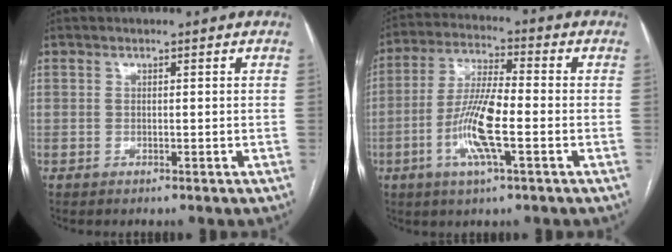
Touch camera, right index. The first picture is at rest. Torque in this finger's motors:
{"motor_torque": [0.38, 0.02, 0.19, 0.17]}